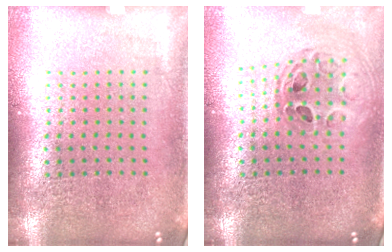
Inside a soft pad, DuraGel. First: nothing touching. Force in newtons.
{"total": 0.7, "press": 0.7, "slide": 0.1}